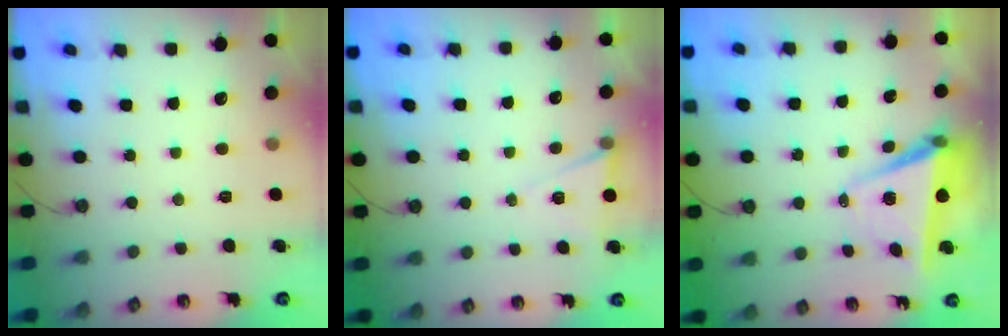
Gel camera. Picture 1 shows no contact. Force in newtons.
{"total": 6.1, "press": 4.0, "slide": 4.6}
{"total": 5.9, "press": 4.7, "slide": 3.6}